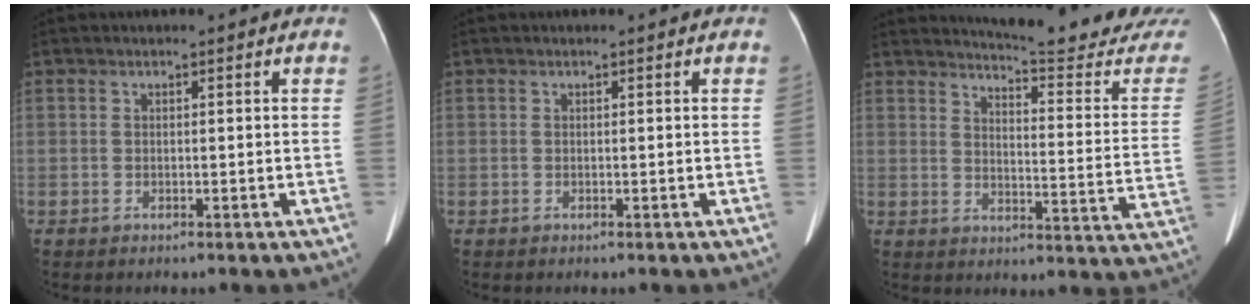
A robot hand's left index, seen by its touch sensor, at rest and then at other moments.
{"total": 0.0}
{"total": 19.9, "force": [19.3, -0.4, 4.7], "torque": [-0.071, -0.143, 0.214]}